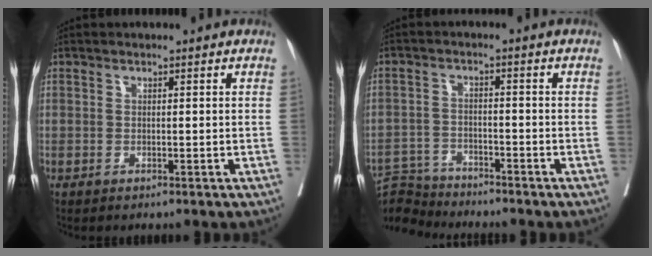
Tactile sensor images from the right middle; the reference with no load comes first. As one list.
[{"total": 7.1, "force": [-7.1, 0.6, -0.4], "torque": [0.005, 0.002, -0.134]}]